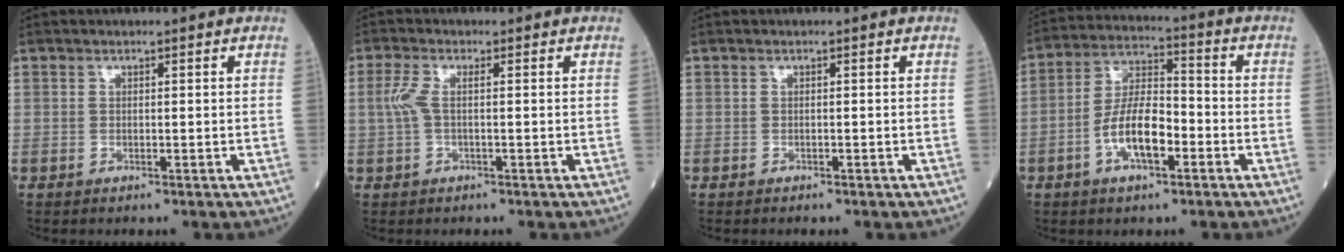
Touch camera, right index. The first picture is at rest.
{"total": 2.8, "force": [0.1, 0.8, 2.7], "torque": [-0.076, 0.007, -0.002]}
{"total": 0.6, "force": [-0.5, 0.1, 0.3], "torque": [-0.006, -0.001, -0.009]}
{"total": 9.3, "force": [-3.3, 3.4, 8.1], "torque": [-0.164, 0.013, -0.063]}